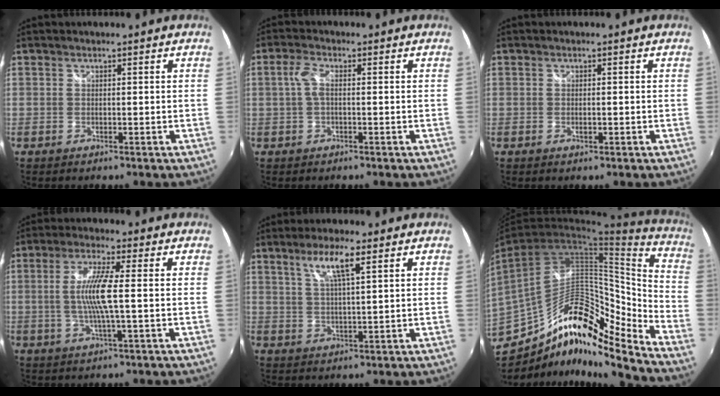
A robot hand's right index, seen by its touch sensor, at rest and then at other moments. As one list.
[{"total": 3.1, "force": [0.1, 1.1, 2.8], "torque": [-0.061, 0.005, 0.003]}, {"total": 0.9, "force": [-0.2, 0.5, 0.7], "torque": [-0.013, -0.002, -0.004]}, {"total": 8.0, "force": [-0.4, 0.1, 8.0], "torque": [-0.158, -0.002, -0.006]}, {"total": 6.1, "force": [3.2, 0.4, 5.2], "torque": [-0.097, 0.002, 0.059]}, {"total": 18.2, "force": [-12.2, 6.3, 11.9], "torque": [-0.236, -0.004, -0.218]}]